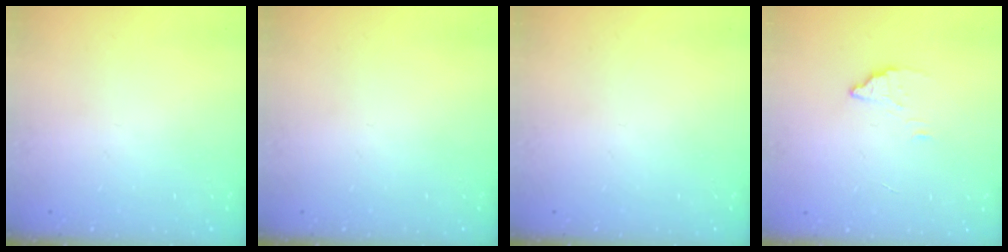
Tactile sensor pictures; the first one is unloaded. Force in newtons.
{"total": 0.0}
{"total": 0.0}
{"total": 2.8, "press": 2.8, "slide": 0.2}